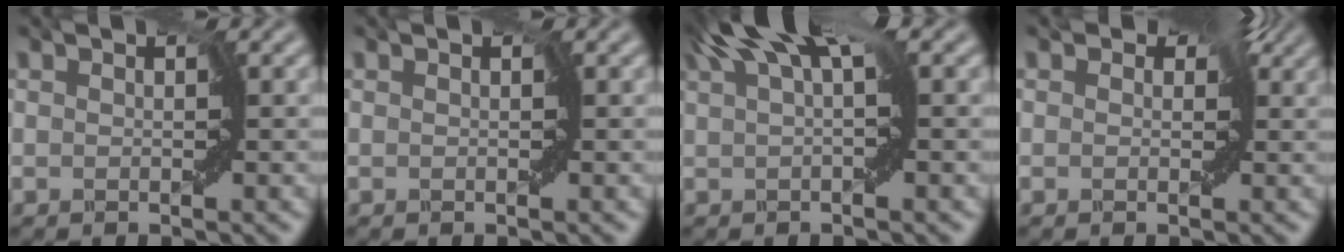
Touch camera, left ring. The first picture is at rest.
{"total": 0.0}
{"total": 5.3, "force": [2.5, 1.1, 4.5], "torque": [-0.074, 0.015, 0.037]}
{"total": 4.2, "force": [1.5, 2.8, 2.7], "torque": [-0.021, 0.018, -0.003]}